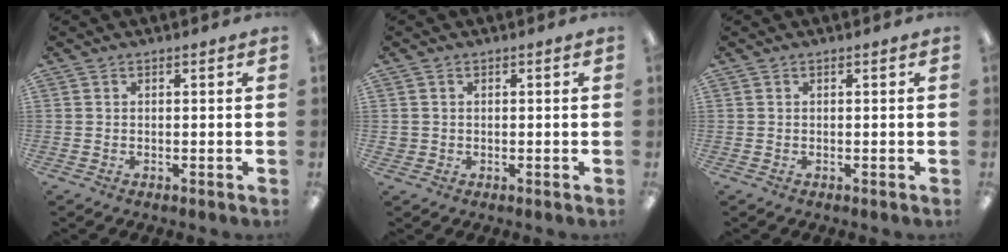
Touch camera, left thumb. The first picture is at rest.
{"total": 1.4, "force": [0.2, 1.3, 0.2], "torque": [-0.007, 0.003, 0.002]}
{"total": 0.0}